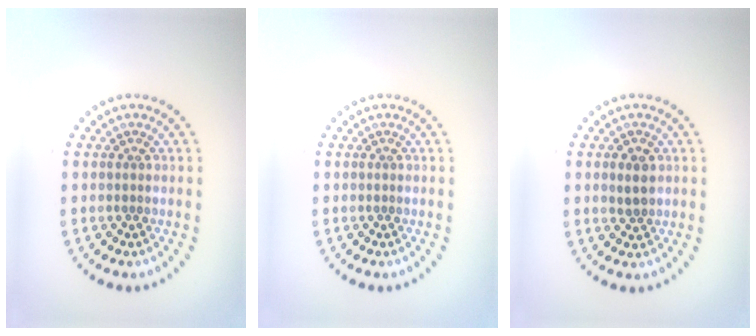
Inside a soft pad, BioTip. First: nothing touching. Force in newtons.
{"total": 0.0}
{"total": 1.9, "press": 1.8, "slide": 0.4}